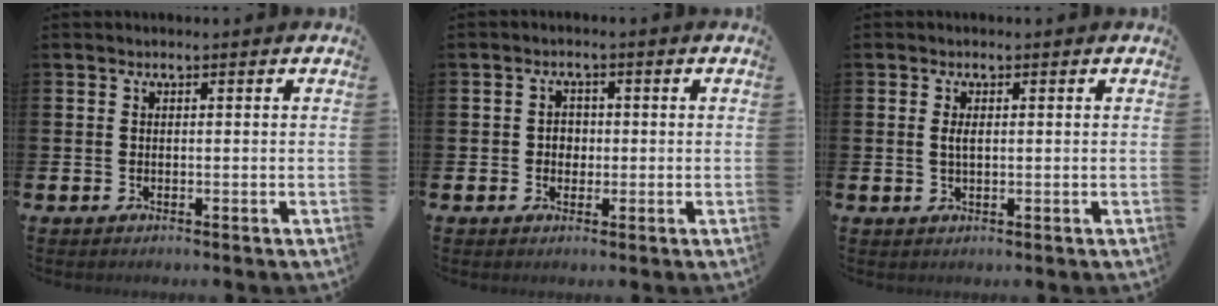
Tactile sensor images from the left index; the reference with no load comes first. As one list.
[{"total": 2.2, "force": [0.0, 1.9, 0.9], "torque": [-0.006, 0.002, -0.007]}, {"total": 1.4, "force": [0.3, 0.6, 1.3], "torque": [-0.026, 0.004, 0.002]}]